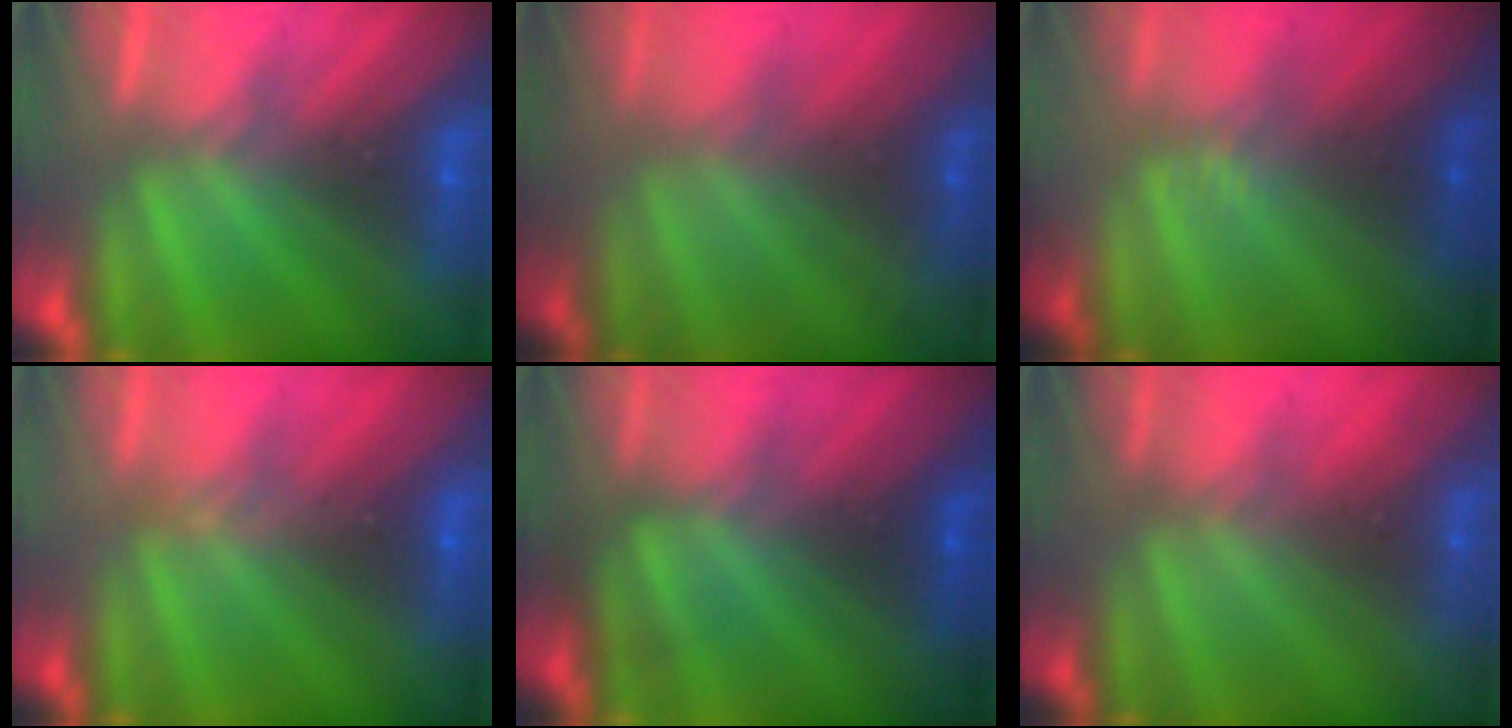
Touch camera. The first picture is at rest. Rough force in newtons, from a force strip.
{"total": 1.6}
{"total": 2.4}
{"total": 3.4}
{"total": 4.4}
{"total": 2.4}